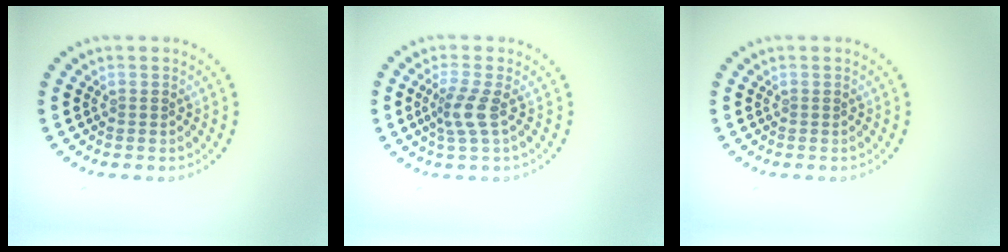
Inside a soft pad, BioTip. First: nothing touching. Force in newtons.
{"total": 2.5, "press": 1.9, "slide": 1.7}
{"total": 0.0}